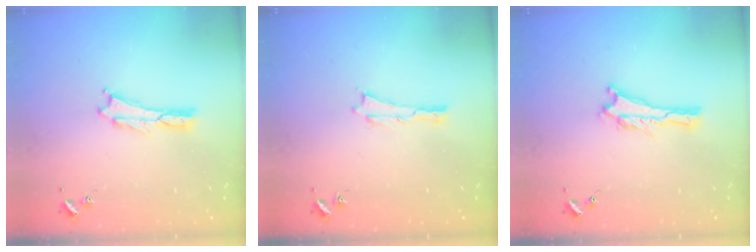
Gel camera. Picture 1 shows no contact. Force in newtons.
{"total": 0.0}
{"total": 0.0}